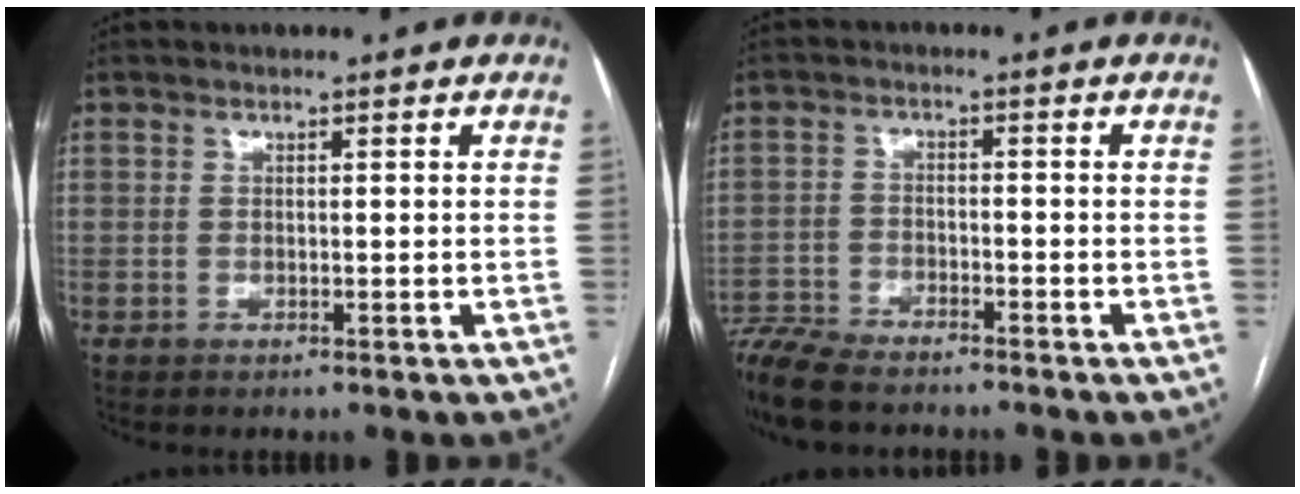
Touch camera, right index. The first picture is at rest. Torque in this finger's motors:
{"motor_torque": [0.08, -0.59, 0.10, 0.06]}